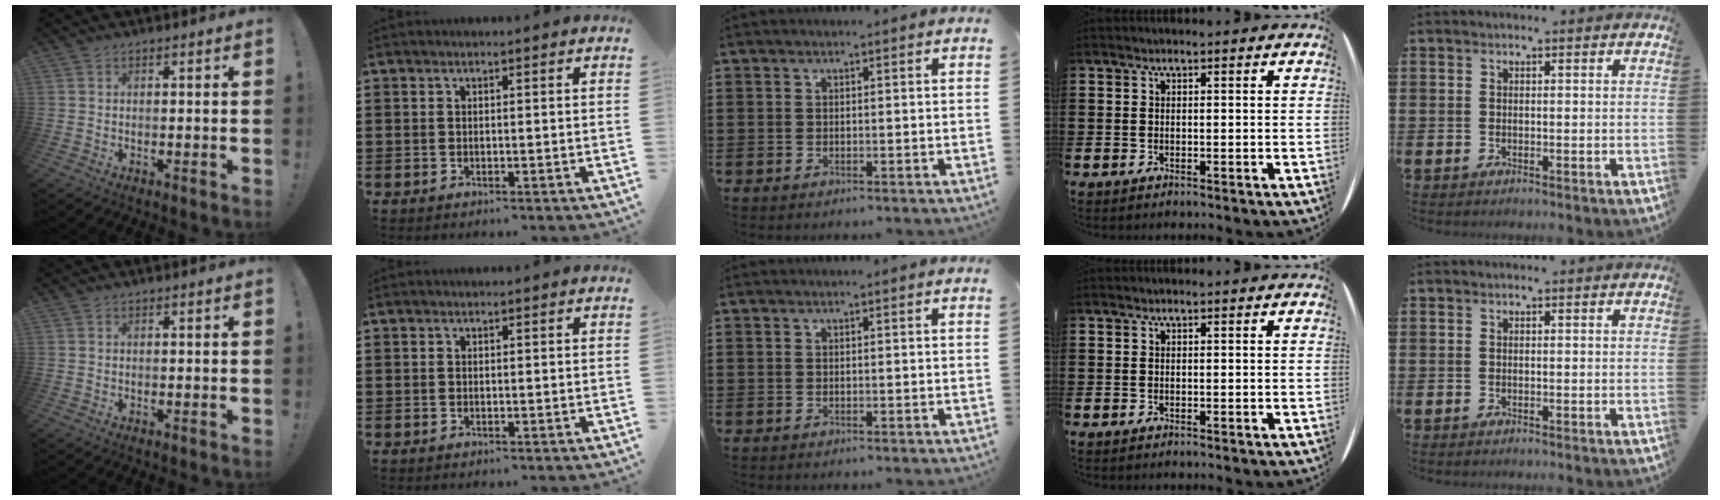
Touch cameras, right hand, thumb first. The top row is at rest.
{}